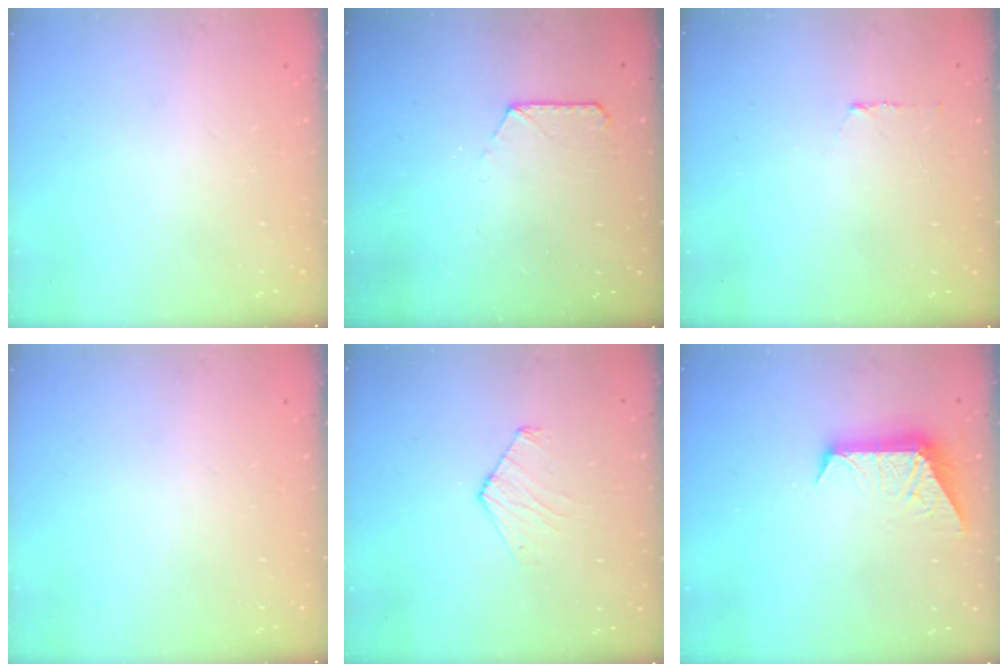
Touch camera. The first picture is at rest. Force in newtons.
{"total": 6.6, "press": 6.5, "slide": 0.7}
{"total": 5.3, "press": 5.2, "slide": 0.6}
{"total": 0.0}
{"total": 5.1, "press": 5.0, "slide": 0.6}
{"total": 8.4, "press": 8.4, "slide": 0.6}